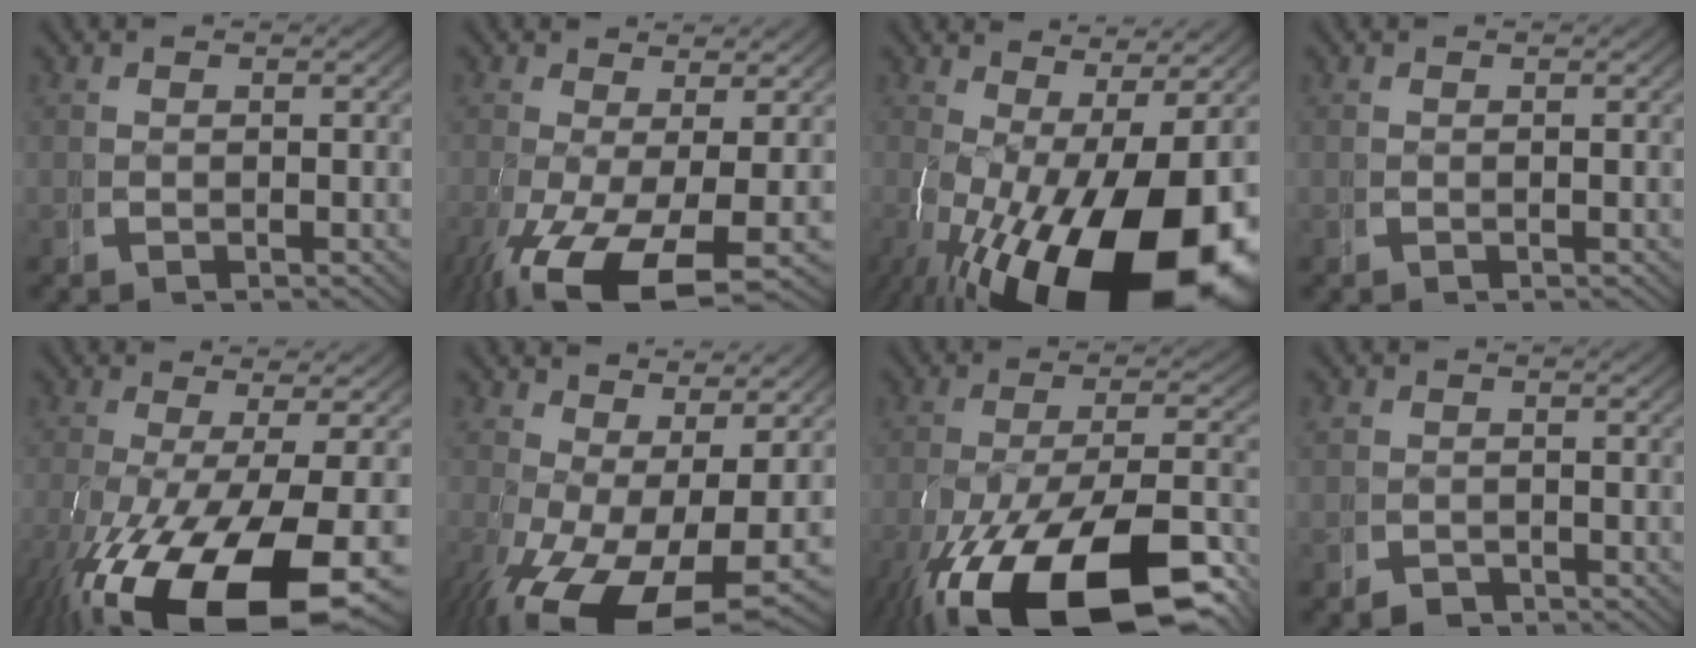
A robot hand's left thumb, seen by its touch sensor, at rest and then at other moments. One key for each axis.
{"total": 7.5, "fx": -2.3, "fy": 3.3, "fz": 6.3, "tx": -0.137, "ty": -0.039, "tz": -0.014}
{"total": 17.8, "fx": -4.2, "fy": 9.6, "fz": 14.3, "tx": -0.242, "ty": -0.069, "tz": -0.023}
{"total": 0.0}
{"total": 13.7, "fx": -3.9, "fy": 6.4, "fz": 11.4, "tx": -0.221, "ty": -0.058, "tz": -0.025}
{"total": 11.3, "fx": -2.9, "fy": 6.3, "fz": 8.9, "tx": -0.177, "ty": -0.073, "tz": -0.006}
{"total": 15.8, "fx": -6.3, "fy": 7.4, "fz": 12.5, "tx": -0.223, "ty": -0.059, "tz": -0.061}
{"total": 2.1, "fx": -1.3, "fy": 1.7, "fz": 0.3, "tx": -0.001, "ty": -0.015, "tz": -0.021}